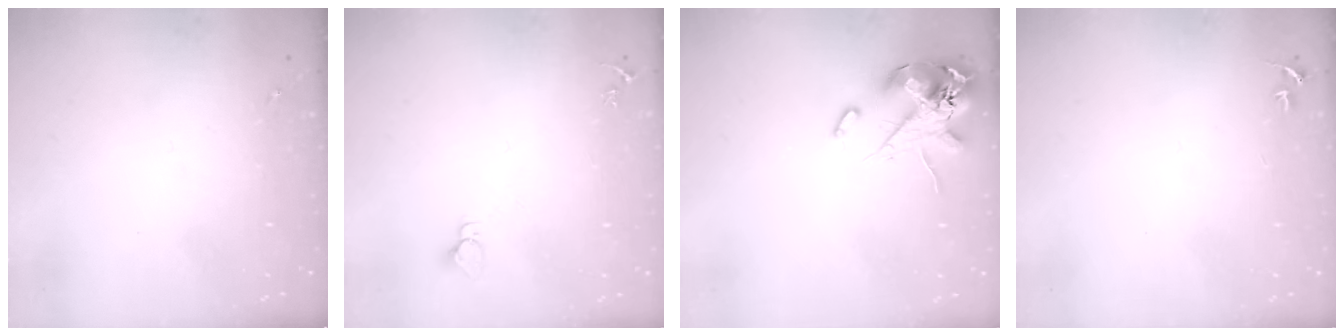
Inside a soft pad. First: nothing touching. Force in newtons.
{"total": 2.7, "press": 2.7, "slide": 0.1}
{"total": 13.4, "press": 13.2, "slide": 2.3}
{"total": 2.7, "press": 2.7, "slide": 0.3}